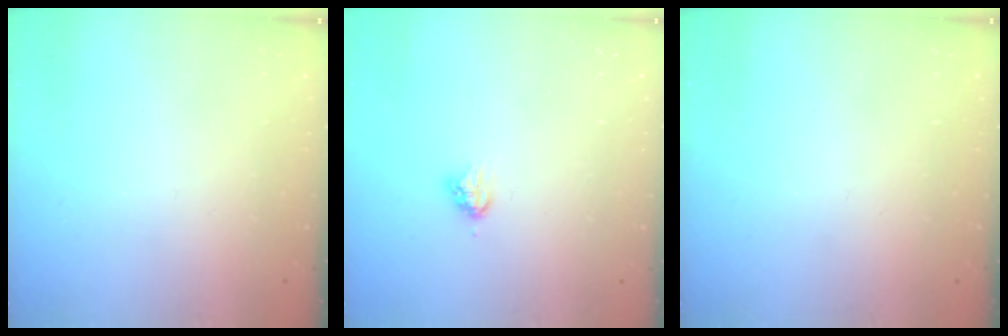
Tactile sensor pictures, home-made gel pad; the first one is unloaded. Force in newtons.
{"total": 4.0, "press": 4.0, "slide": 0.4}
{"total": 0.0}